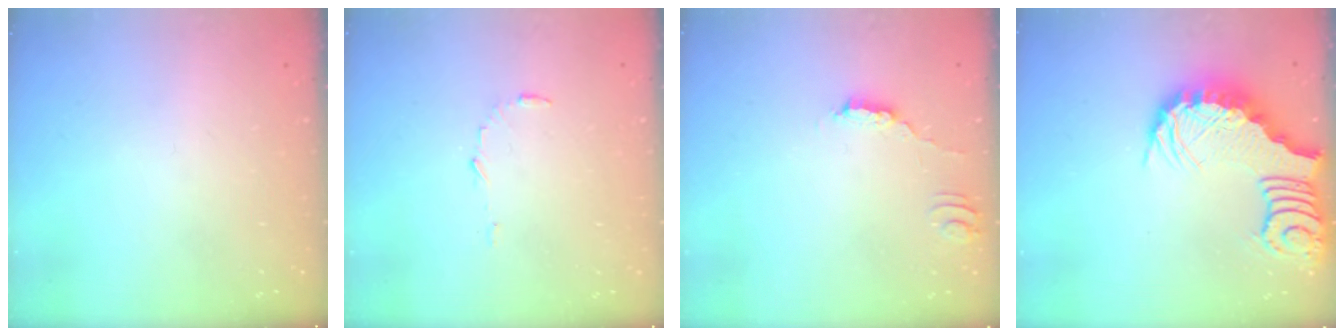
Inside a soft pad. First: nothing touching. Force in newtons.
{"total": 5.2, "press": 5.2, "slide": 0.5}
{"total": 2.9, "press": 2.8, "slide": 0.4}
{"total": 3.8, "press": 3.8, "slide": 0.7}